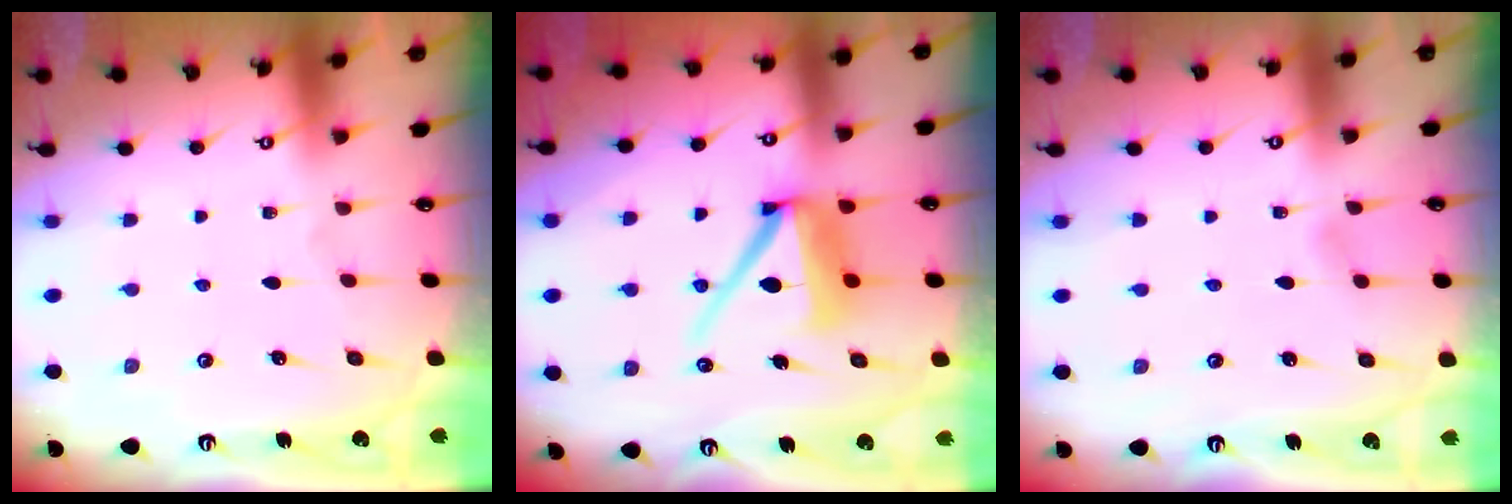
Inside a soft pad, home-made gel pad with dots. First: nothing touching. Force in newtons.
{"total": 11.0, "press": 10.9, "slide": 1.5}
{"total": 2.5, "press": 2.5, "slide": 0.4}